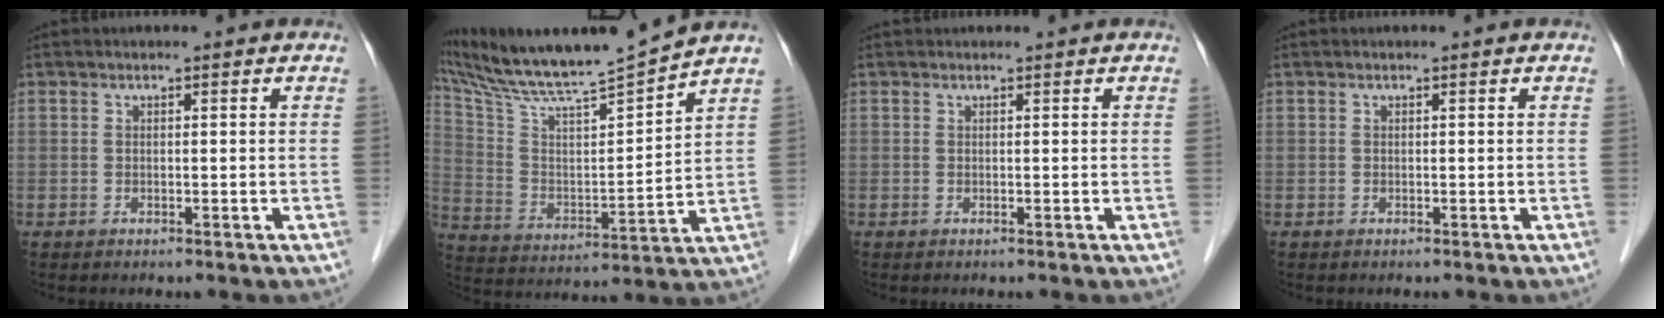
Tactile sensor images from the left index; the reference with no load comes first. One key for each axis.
{"total": 15.5, "fx": 14.3, "fy": -1.7, "fz": 5.7, "tx": -0.118, "ty": -0.019, "tz": 0.256}
{"total": 1.2, "fx": 1.2, "fy": 0.1, "fz": 0.2, "tx": -0.006, "ty": 0.022, "tz": 0.022}
{"total": 0.0}